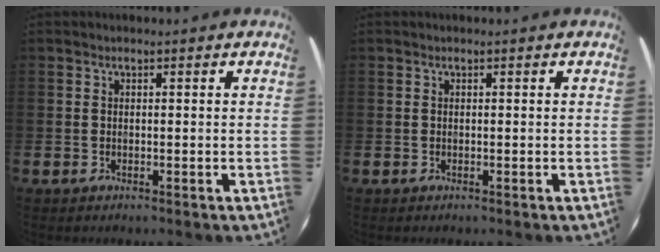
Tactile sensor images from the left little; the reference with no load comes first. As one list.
[{"total": 0.0}]